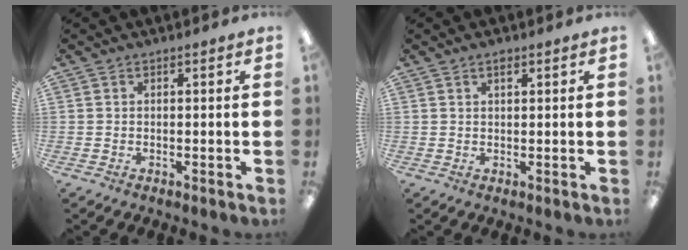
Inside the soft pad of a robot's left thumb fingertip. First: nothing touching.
{"total": 1.6, "force": [1.2, 0.6, 1.0], "torque": [-0.014, -0.002, 0.019]}